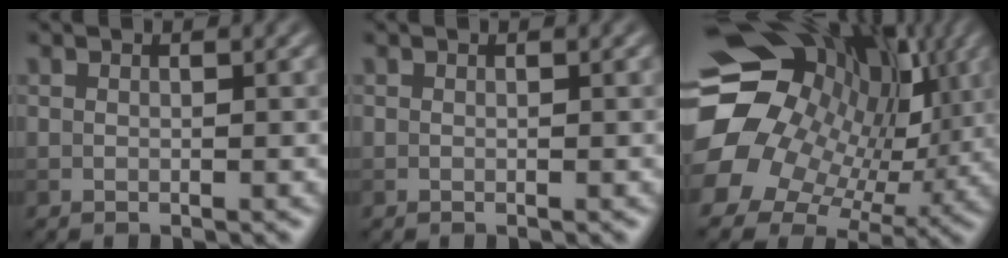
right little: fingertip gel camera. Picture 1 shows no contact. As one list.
[{"total": 0.0}, {"total": 17.8, "force": [2.9, 14.6, 9.7], "torque": [-0.197, 0.006, 0.054]}]